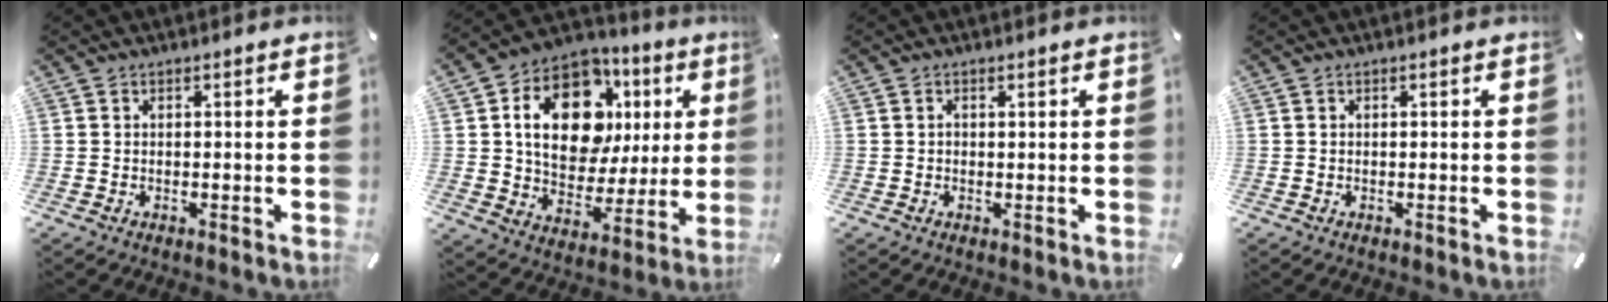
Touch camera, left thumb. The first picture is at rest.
{"total": 18.5, "force": [6.3, 12.8, 11.8], "torque": [-0.191, -0.022, 0.114]}
{"total": 0.6, "force": [0.2, 0.3, 0.4], "torque": [-0.010, 0.000, 0.003]}
{"total": 0.0}